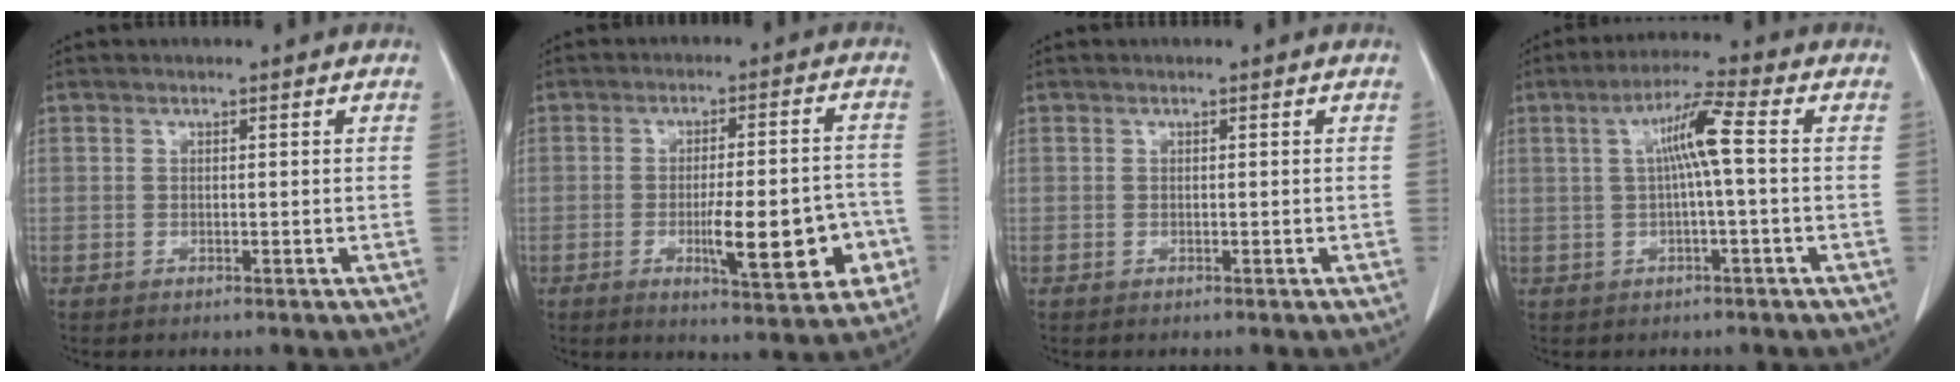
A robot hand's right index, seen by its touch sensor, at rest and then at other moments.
{"total": 12.1, "force": [-3.9, 2.7, 11.1], "torque": [-0.153, 0.005, -0.049]}
{"total": 0.0}
{"total": 6.2, "force": [0.6, -0.1, 6.2], "torque": [-0.113, 0.015, 0.011]}